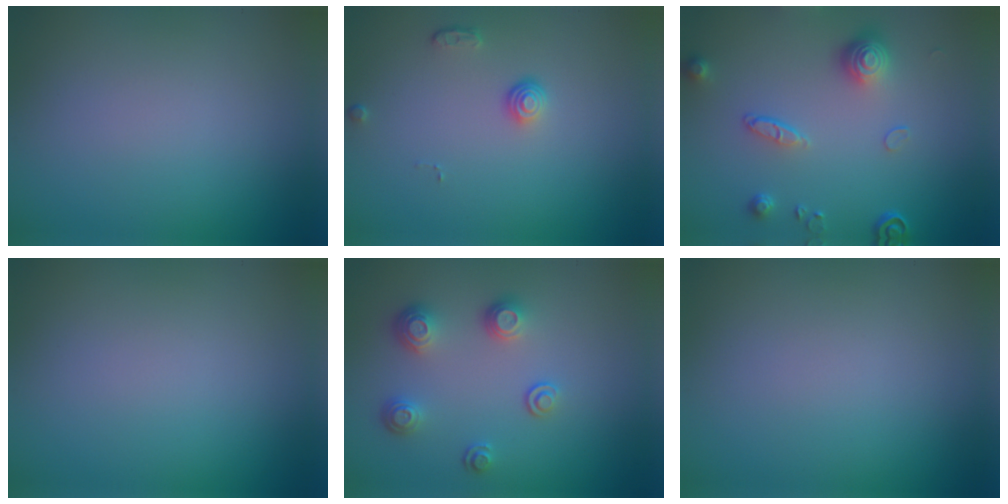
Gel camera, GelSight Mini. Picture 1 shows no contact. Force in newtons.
{"total": 1.3, "press": 1.0, "slide": 0.9}
{"total": 3.9, "press": 3.1, "slide": 2.4}
{"total": 0.0}
{"total": 3.2, "press": 2.5, "slide": 2.0}
{"total": 0.0}